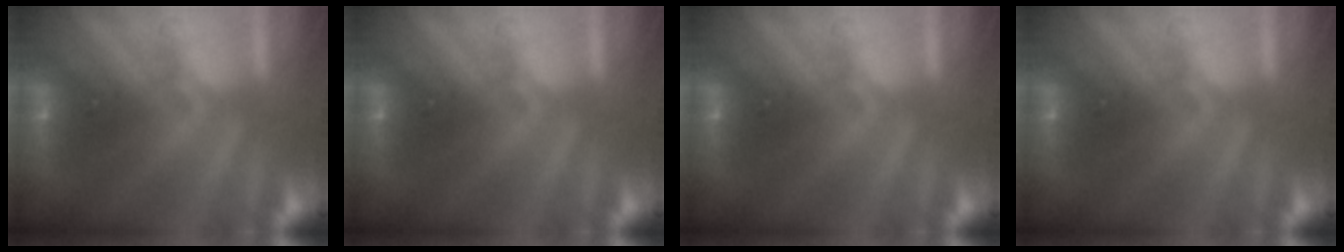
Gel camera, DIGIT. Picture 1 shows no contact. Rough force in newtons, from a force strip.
{"total": 0.0}
{"total": 0.0}
{"total": 0.0}